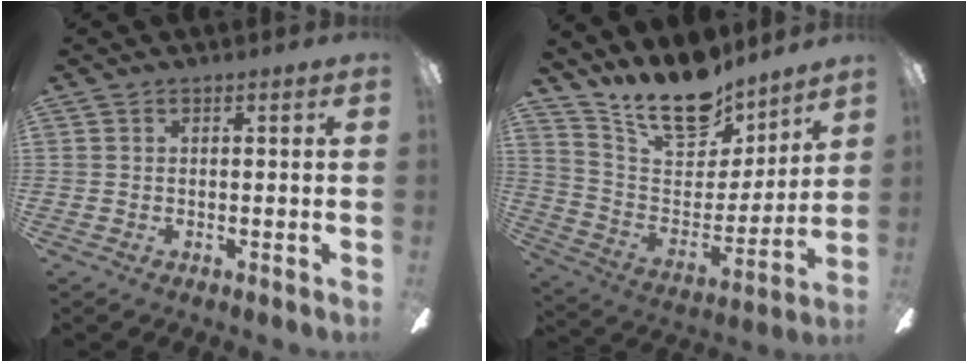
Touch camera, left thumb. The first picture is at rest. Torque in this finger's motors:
{"motor_torque": [0.06, 0.05, 1.39, -1.38, 0.05]}